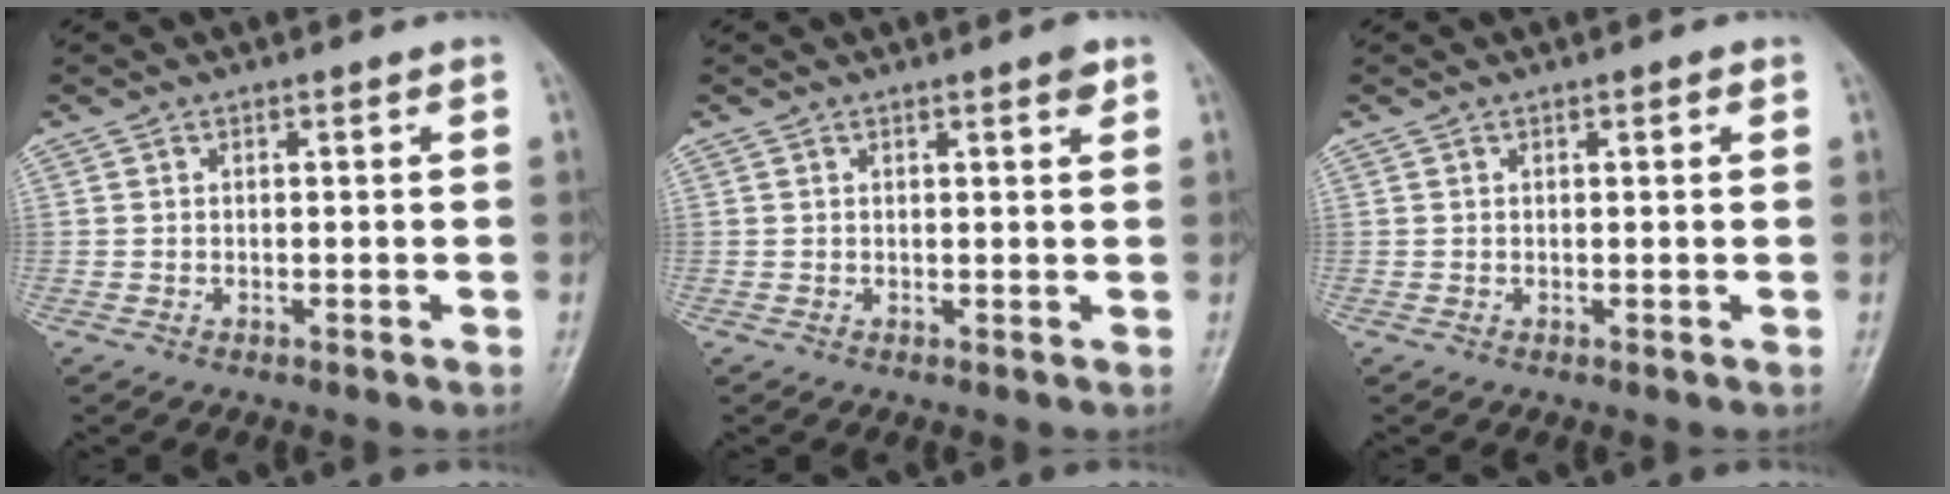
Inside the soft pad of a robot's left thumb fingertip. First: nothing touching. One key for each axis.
{"total": 1.8, "fx": 1.1, "fy": 0.4, "fz": 1.4, "tx": -0.018, "ty": -0.005, "tz": 0.013}
{"total": 0.7, "fx": 0.4, "fy": 0.2, "fz": 0.6, "tx": -0.009, "ty": 0.000, "tz": 0.004}